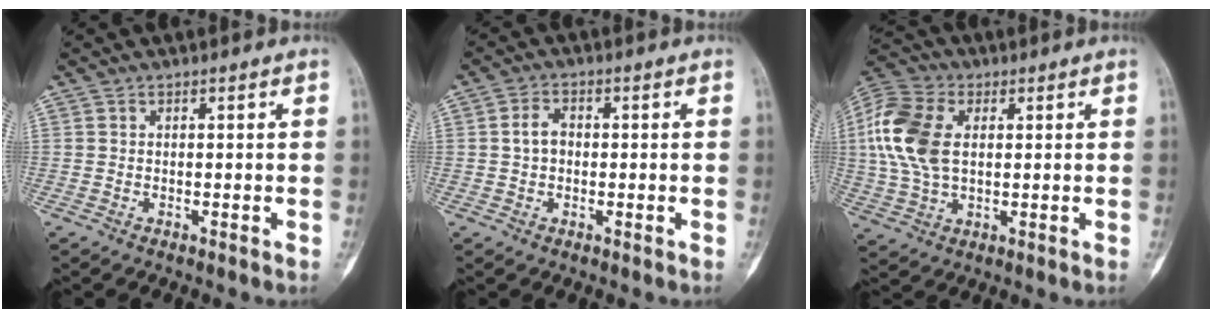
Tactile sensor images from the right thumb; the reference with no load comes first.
{"total": 3.0, "force": [0.1, 2.1, 2.0], "torque": [-0.037, 0.011, -0.006]}
{"total": 14.0, "force": [2.6, 8.6, 10.7], "torque": [-0.238, 0.012, 0.043]}